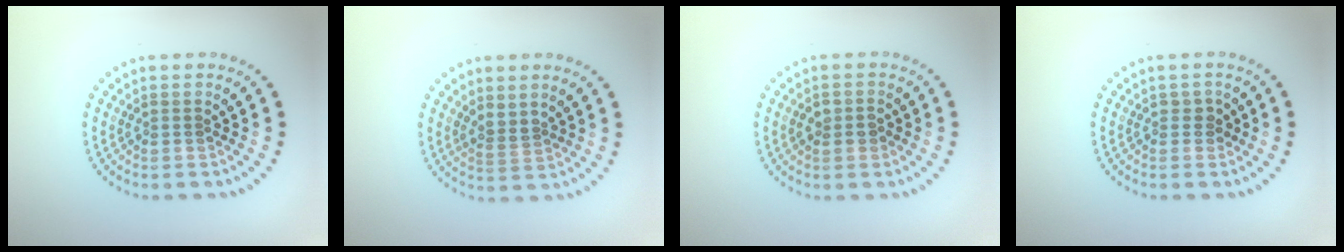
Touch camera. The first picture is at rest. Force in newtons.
{"total": 1.2, "press": 0.7, "slide": 1.0}
{"total": 1.5, "press": 1.5, "slide": 0.2}
{"total": 1.1, "press": 1.1, "slide": 0.3}